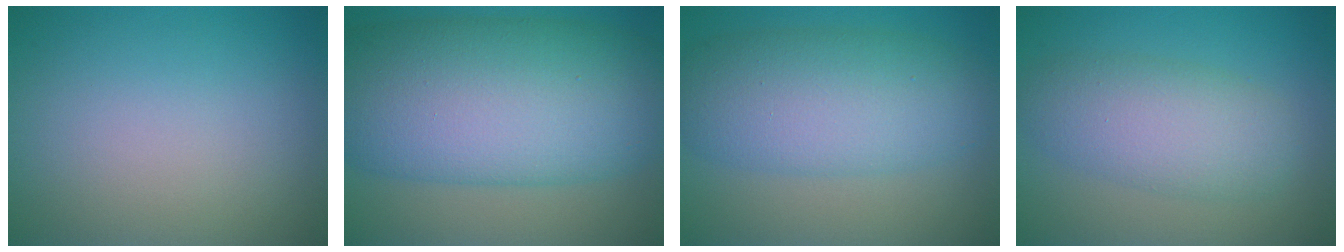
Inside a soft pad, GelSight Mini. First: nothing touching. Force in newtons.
{"total": 14.9, "press": 14.9, "slide": 0.0}
{"total": 8.1, "press": 8.1, "slide": 0.3}
{"total": 5.3, "press": 5.3, "slide": 0.0}